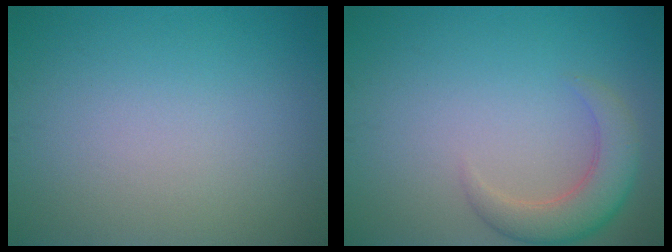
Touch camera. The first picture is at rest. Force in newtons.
{"total": 3.9, "press": 3.9, "slide": 0.3}